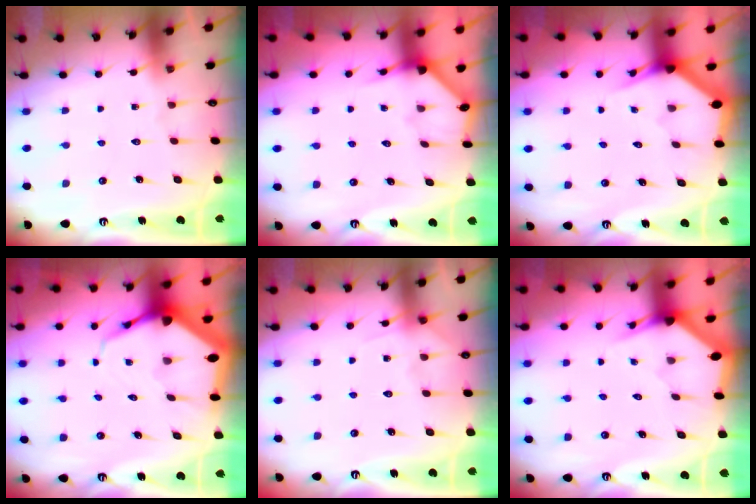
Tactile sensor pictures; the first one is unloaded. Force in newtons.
{"total": 3.1, "press": 3.1, "slide": 0.4}
{"total": 2.7, "press": 2.7, "slide": 0.0}
{"total": 6.7, "press": 6.7, "slide": 0.6}
{"total": 5.0, "press": 4.9, "slide": 0.6}
{"total": 2.9, "press": 2.9, "slide": 0.1}